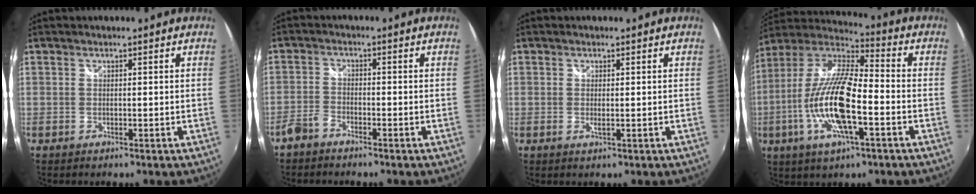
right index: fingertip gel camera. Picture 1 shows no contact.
{"total": 3.3, "force": [-2.7, 1.3, 1.3], "torque": [-0.037, 0.002, -0.057]}
{"total": 0.8, "force": [0.0, 0.2, 0.8], "torque": [-0.016, -0.002, -0.001]}
{"total": 18.3, "force": [-5.2, 5.3, 16.8], "torque": [-0.334, -0.013, -0.105]}